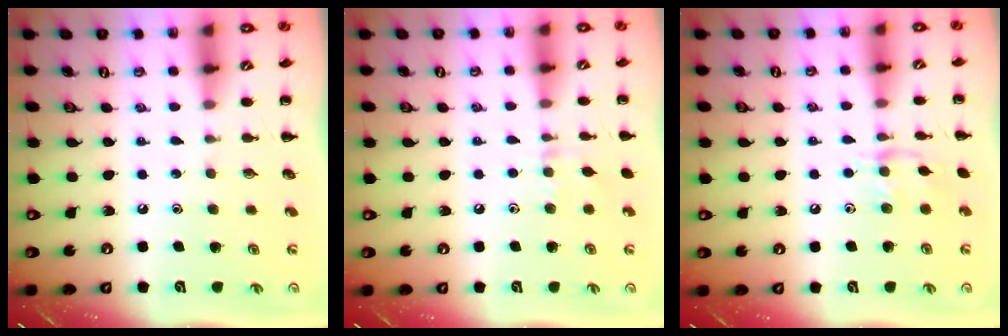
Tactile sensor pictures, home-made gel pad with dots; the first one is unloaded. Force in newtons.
{"total": 5.9, "press": 5.7, "slide": 1.8}
{"total": 7.8, "press": 7.7, "slide": 1.0}